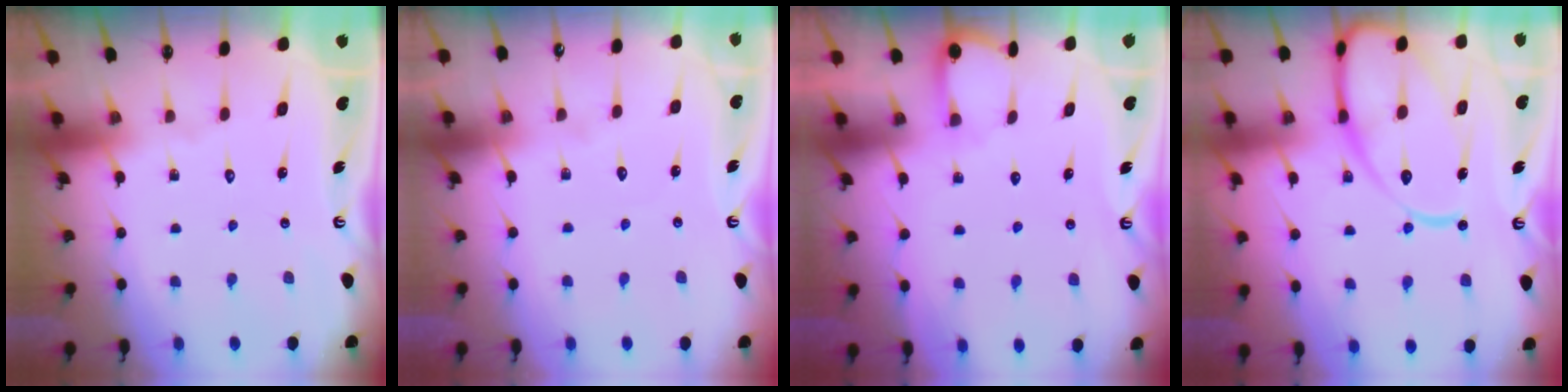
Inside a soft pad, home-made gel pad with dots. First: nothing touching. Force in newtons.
{"total": 3.4, "press": 3.4, "slide": 0.3}
{"total": 2.7, "press": 2.7, "slide": 0.2}
{"total": 17.4, "press": 17.3, "slide": 2.0}